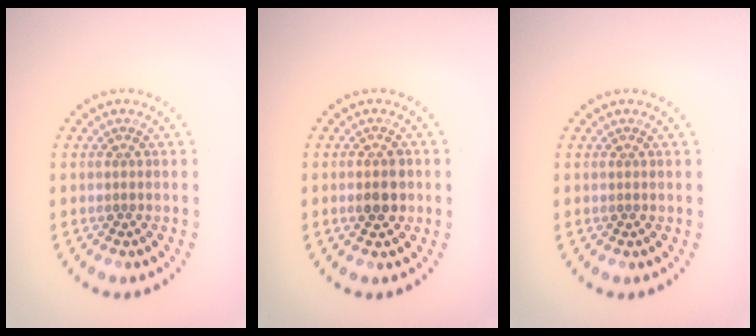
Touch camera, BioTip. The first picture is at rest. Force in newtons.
{"total": 2.2, "press": 2.2, "slide": 0.2}
{"total": 0.0}